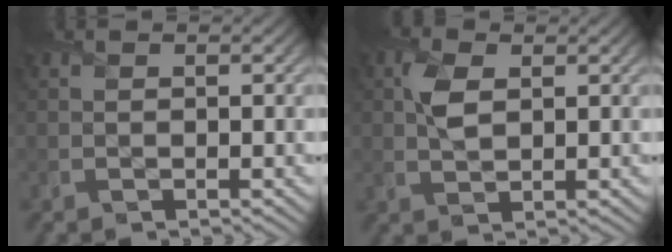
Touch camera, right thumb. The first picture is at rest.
{"total": 3.5, "force": [1.0, 2.0, 2.7], "torque": [-0.067, 0.005, 0.018]}